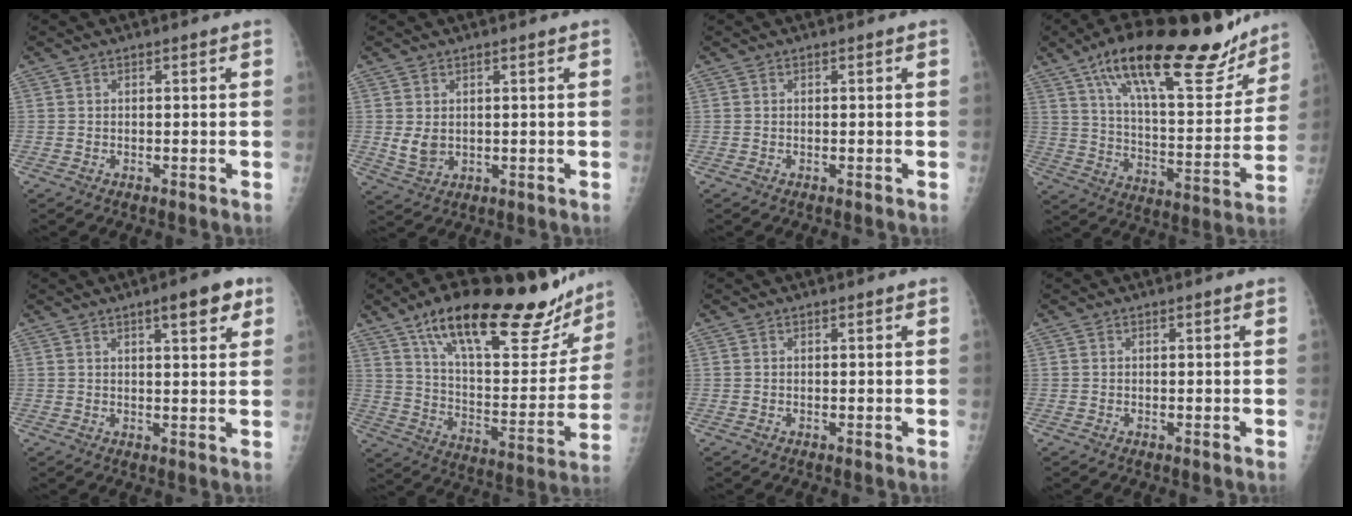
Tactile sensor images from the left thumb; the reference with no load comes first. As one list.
[{"total": 3.6, "force": [0.7, 2.6, 2.3], "torque": [-0.034, -0.013, 0.023]}, {"total": 0.0}, {"total": 26.3, "force": [17.7, 8.5, 17.5], "torque": [-0.232, -0.052, 0.281]}, {"total": 6.7, "force": [3.6, 1.9, 5.3], "torque": [-0.059, -0.013, 0.046]}, {"total": 29.6, "force": [20.2, 9.8, 19.3], "torque": [-0.254, -0.059, 0.313]}, {"total": 0.0}, {"total": 0.0}]